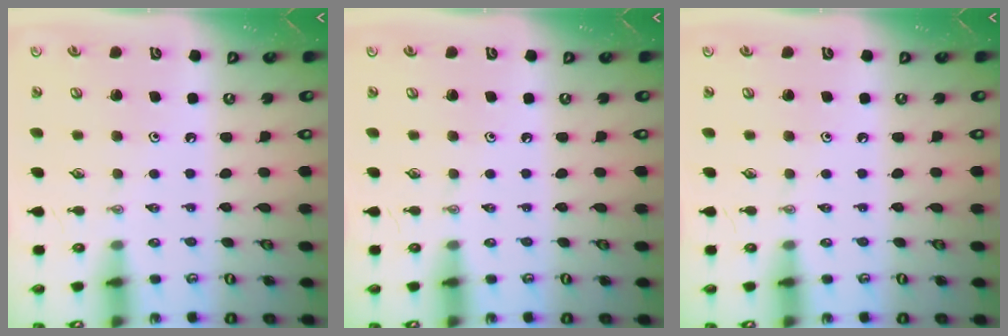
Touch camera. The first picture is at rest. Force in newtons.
{"total": 0.0}
{"total": 0.0}